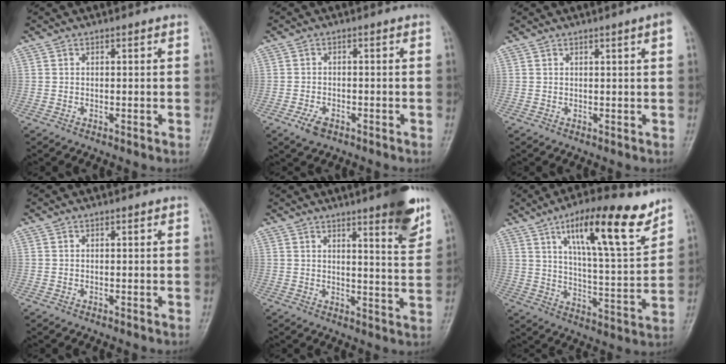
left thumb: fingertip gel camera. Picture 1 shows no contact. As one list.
[{"total": 3.0, "force": [-1.9, 1.7, 1.7], "torque": [-0.035, 0.006, -0.031]}, {"total": 2.5, "force": [1.0, -0.2, 2.2], "torque": [-0.035, 0.000, 0.015]}, {"total": 0.0}, {"total": 9.9, "force": [6.3, 1.4, 7.6], "torque": [-0.082, -0.038, 0.082]}, {"total": 17.8, "force": [10.7, 4.2, 13.6], "torque": [-0.193, -0.052, 0.177]}]